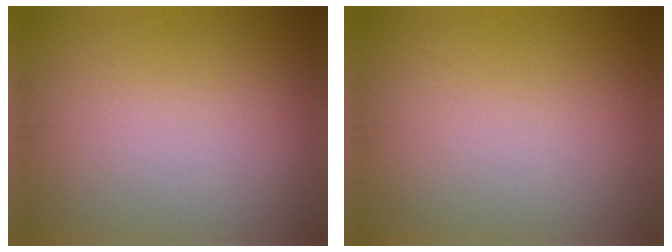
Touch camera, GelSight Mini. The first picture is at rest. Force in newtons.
{"total": 0.0}